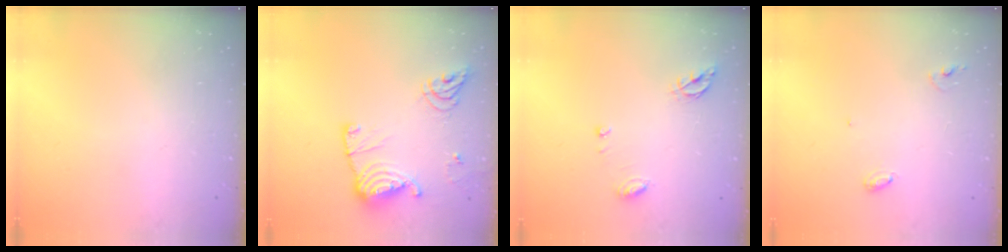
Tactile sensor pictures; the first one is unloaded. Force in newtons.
{"total": 14.9, "press": 14.9, "slide": 1.3}
{"total": 6.4, "press": 6.4, "slide": 0.5}
{"total": 5.2, "press": 5.2, "slide": 0.3}